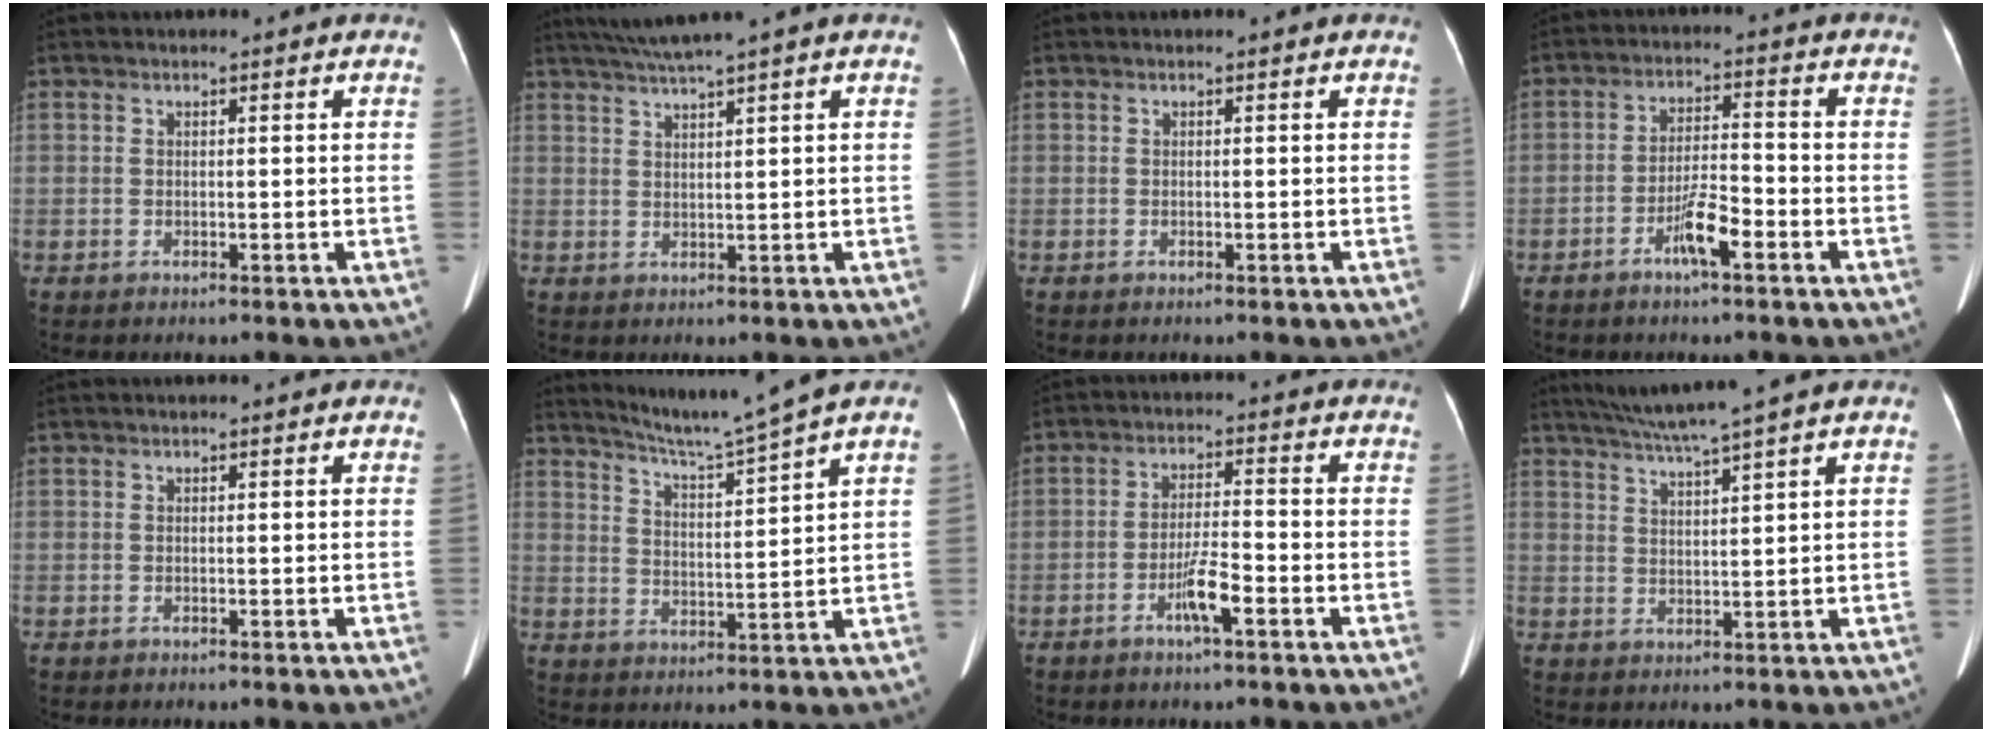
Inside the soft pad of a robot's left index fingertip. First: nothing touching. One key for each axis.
{"total": 4.5, "fx": 3.5, "fy": -1.3, "fz": 2.5, "tx": -0.051, "ty": 0.011, "tz": 0.070}
{"total": 0.0}
{"total": 5.4, "fx": -3.2, "fy": 0.8, "fz": 4.3, "tx": -0.090, "ty": -0.001, "tz": -0.059}
{"total": 0.0}
{"total": 8.2, "fx": 7.1, "fy": -2.6, "fz": 3.3, "tx": -0.062, "ty": -0.018, "tz": 0.127}
{"total": 4.9, "fx": -2.7, "fy": 0.4, "fz": 4.0, "tx": -0.081, "ty": -0.006, "tz": -0.052}
{"total": 6.5, "fx": 5.4, "fy": -1.8, "fz": 3.1, "tx": -0.056, "ty": 0.006, "tz": 0.099}